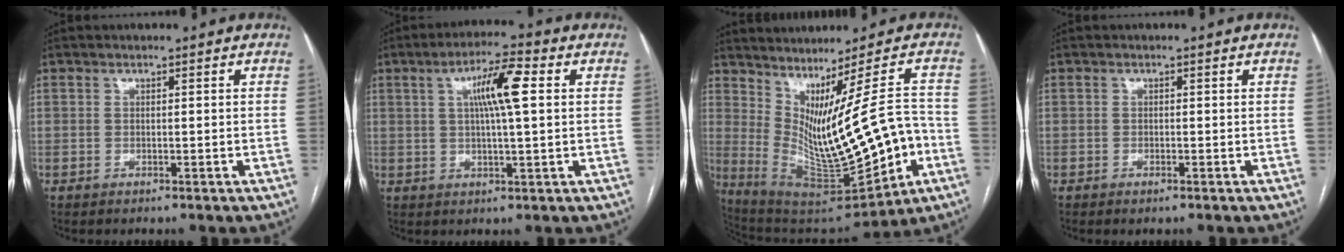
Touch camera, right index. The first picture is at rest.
{"total": 8.2, "force": [2.0, 0.8, 7.9], "torque": [-0.140, 0.012, 0.032]}
{"total": 19.4, "force": [-2.3, 3.7, 18.9], "torque": [-0.310, -0.005, -0.003]}
{"total": 0.6, "force": [-0.4, 0.3, 0.4], "torque": [0.000, -0.001, -0.006]}